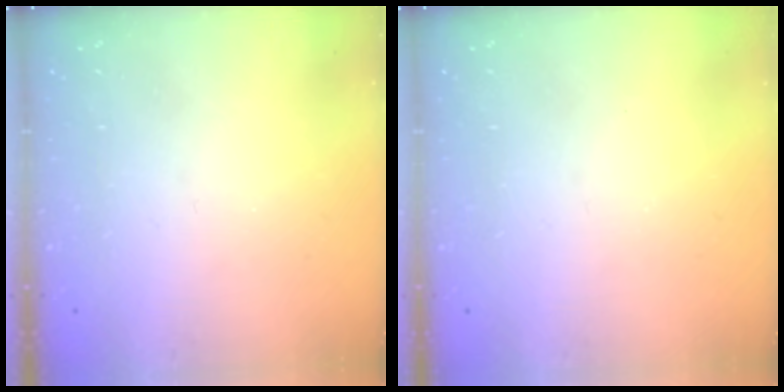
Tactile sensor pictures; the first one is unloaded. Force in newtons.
{"total": 0.0}